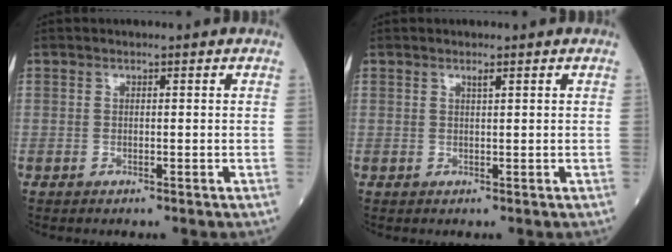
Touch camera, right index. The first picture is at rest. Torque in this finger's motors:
{"motor_torque": [-0.11, 0.10, -0.02, 0.02]}